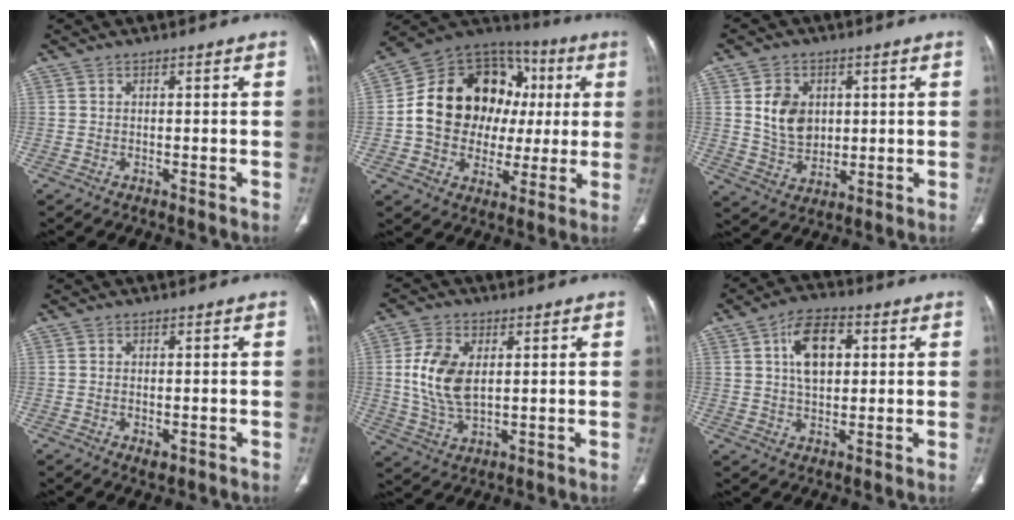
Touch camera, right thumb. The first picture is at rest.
{"total": 23.1, "force": [2.2, 17.9, 14.4], "torque": [-0.192, 0.045, 0.042]}
{"total": 8.8, "force": [1.8, 6.9, 5.1], "torque": [-0.061, -0.014, 0.040]}
{"total": 2.0, "force": [-0.6, 1.2, 1.5], "torque": [-0.024, -0.002, -0.005]}
{"total": 10.5, "force": [1.6, 6.3, 8.2], "torque": [-0.163, -0.008, 0.036]}
{"total": 10.1, "force": [2.7, 6.0, 7.6], "torque": [-0.108, 0.004, 0.041]}